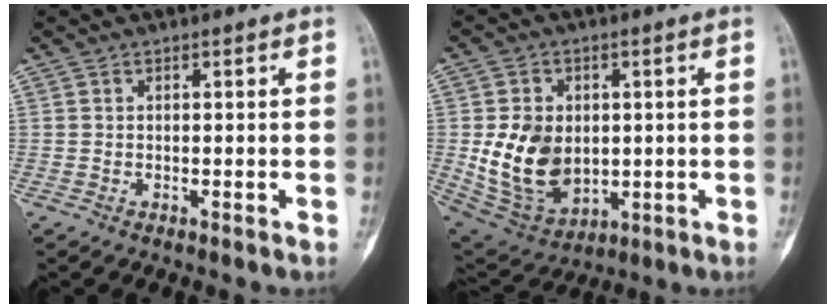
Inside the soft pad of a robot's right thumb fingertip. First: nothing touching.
{"total": 13.9, "force": [0.3, 10.2, 9.5], "torque": [-0.142, -0.013, 0.029]}